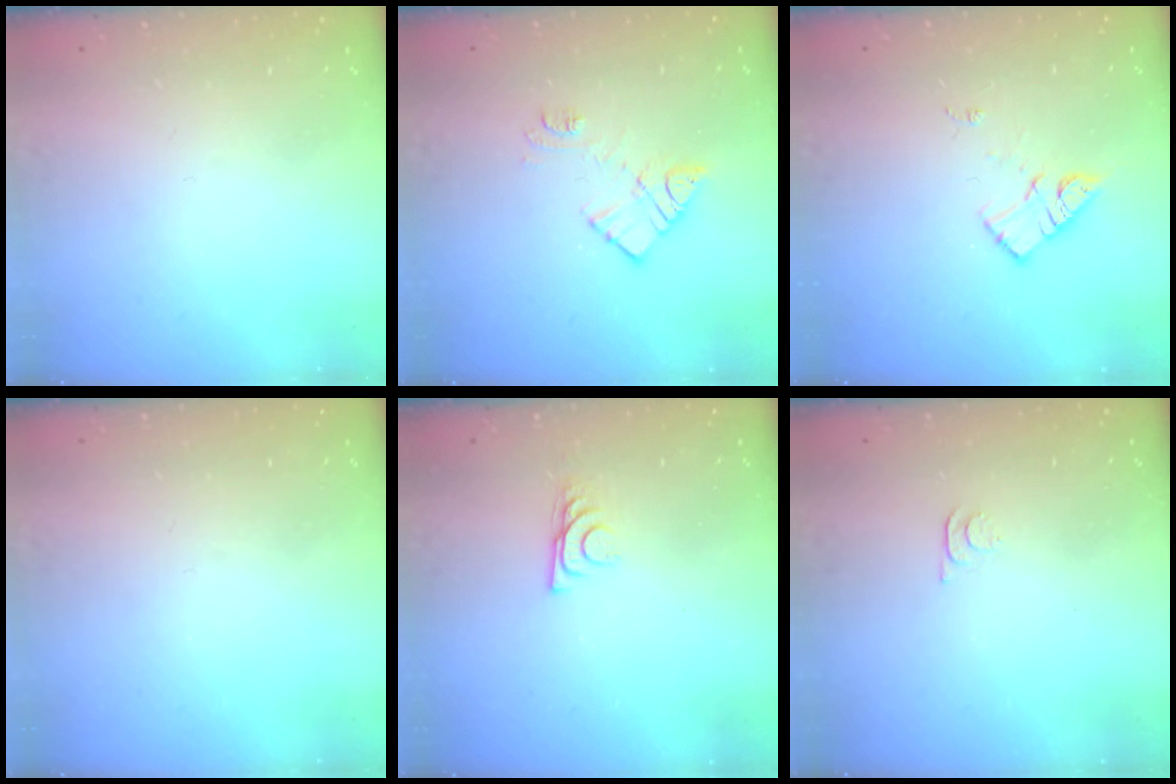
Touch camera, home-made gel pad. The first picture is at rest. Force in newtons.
{"total": 10.1, "press": 10.1, "slide": 0.6}
{"total": 10.7, "press": 10.7, "slide": 0.7}
{"total": 0.0}
{"total": 6.8, "press": 6.8, "slide": 0.6}
{"total": 3.6, "press": 3.5, "slide": 0.8}